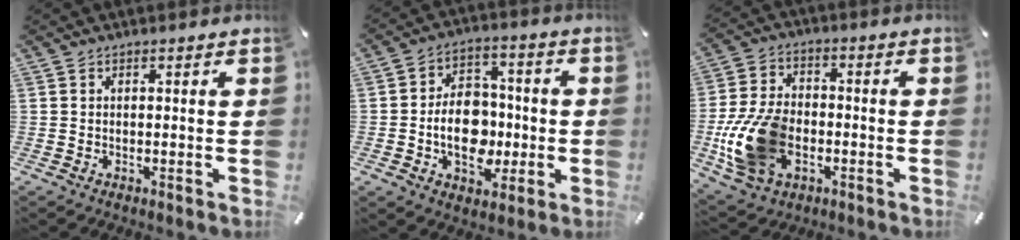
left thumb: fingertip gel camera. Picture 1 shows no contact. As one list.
[{"total": 12.8, "force": [-2.5, 9.5, 8.2], "torque": [-0.133, 0.007, -0.044]}, {"total": 15.9, "force": [-4.0, 11.2, 10.6], "torque": [-0.238, 0.016, -0.070]}]